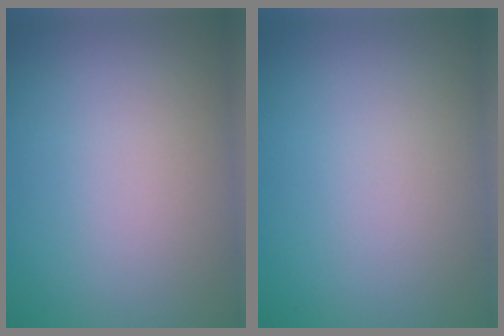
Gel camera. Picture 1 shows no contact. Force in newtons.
{"total": 0.0}